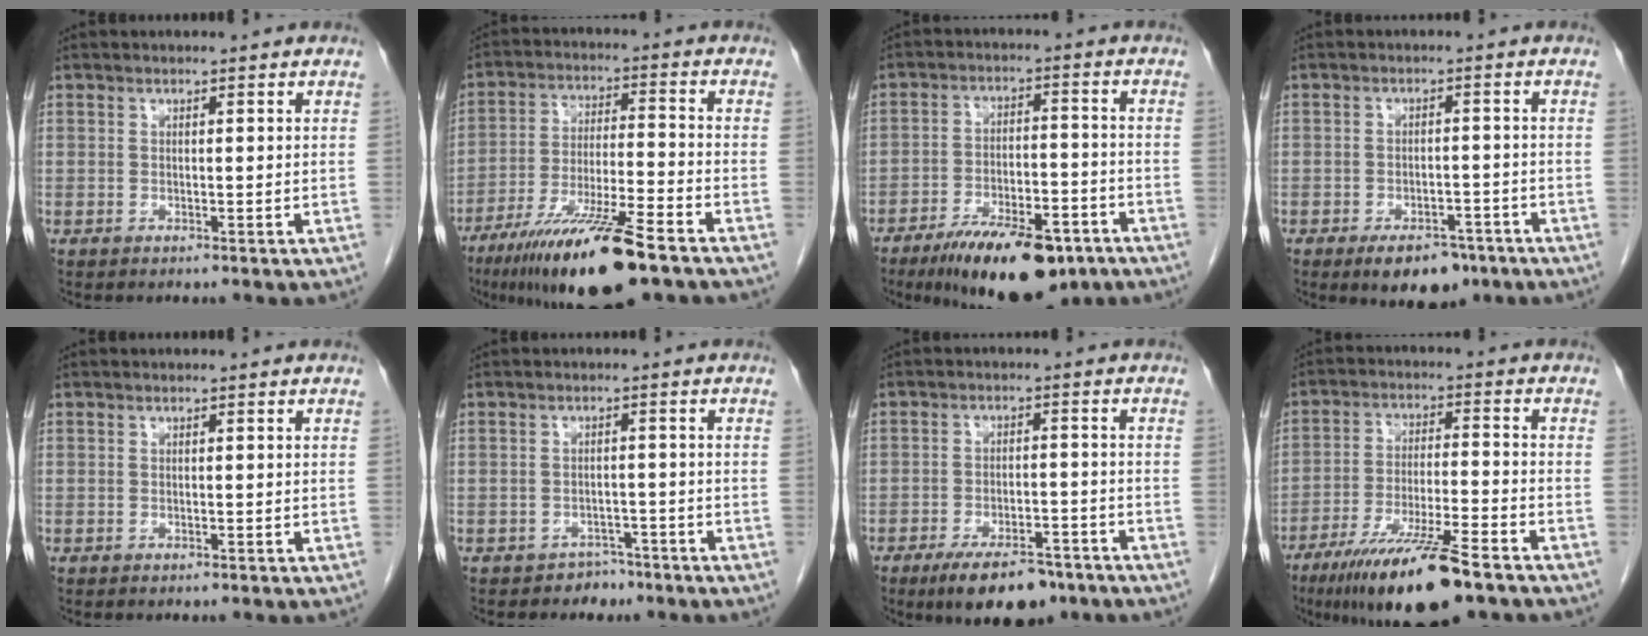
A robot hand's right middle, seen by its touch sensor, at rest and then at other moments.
{"total": 15.9, "force": [-10.6, 1.3, 11.8], "torque": [-0.208, -0.035, -0.186]}
{"total": 14.9, "force": [-10.0, 5.3, 9.7], "torque": [-0.148, -0.005, -0.158]}
{"total": 7.4, "force": [-5.0, 3.5, 4.1], "torque": [-0.056, 0.001, -0.071]}
{"total": 0.0}
{"total": 2.7, "force": [-2.0, 1.8, 0.0], "torque": [-0.002, 0.010, -0.027]}
{"total": 9.9, "force": [-7.2, 3.7, 5.7], "torque": [-0.087, -0.004, -0.112]}
{"total": 14.8, "force": [-10.2, 1.5, 10.5], "torque": [-0.183, -0.035, -0.177]}